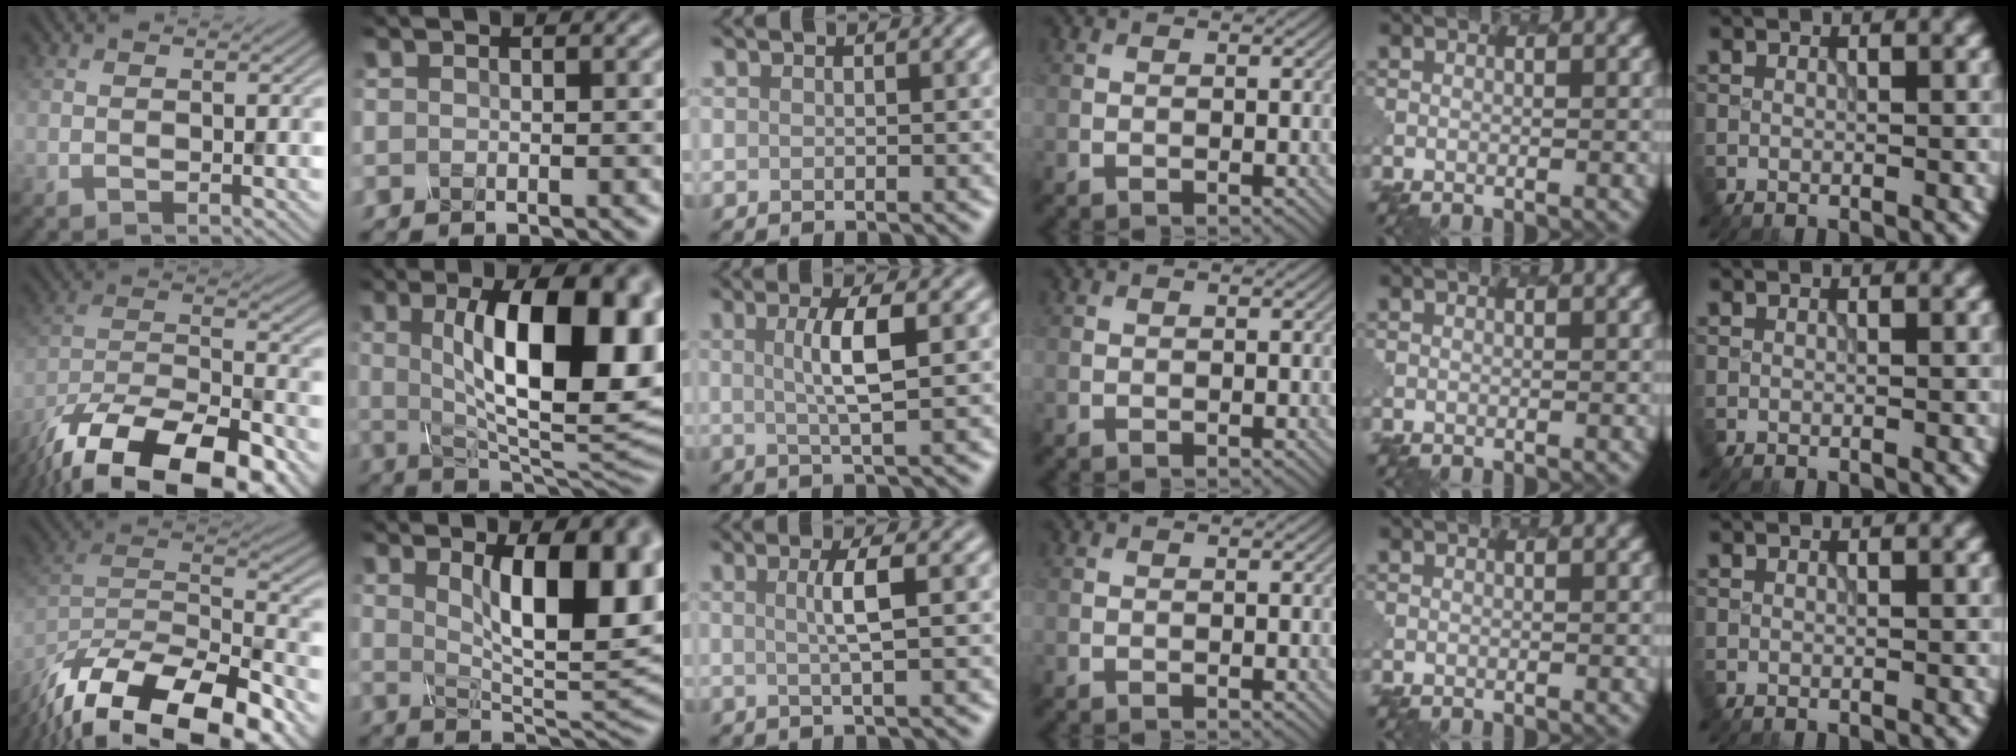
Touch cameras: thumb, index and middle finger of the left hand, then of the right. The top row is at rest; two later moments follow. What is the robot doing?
{"motion": "shake", "object": "salt shaker"}